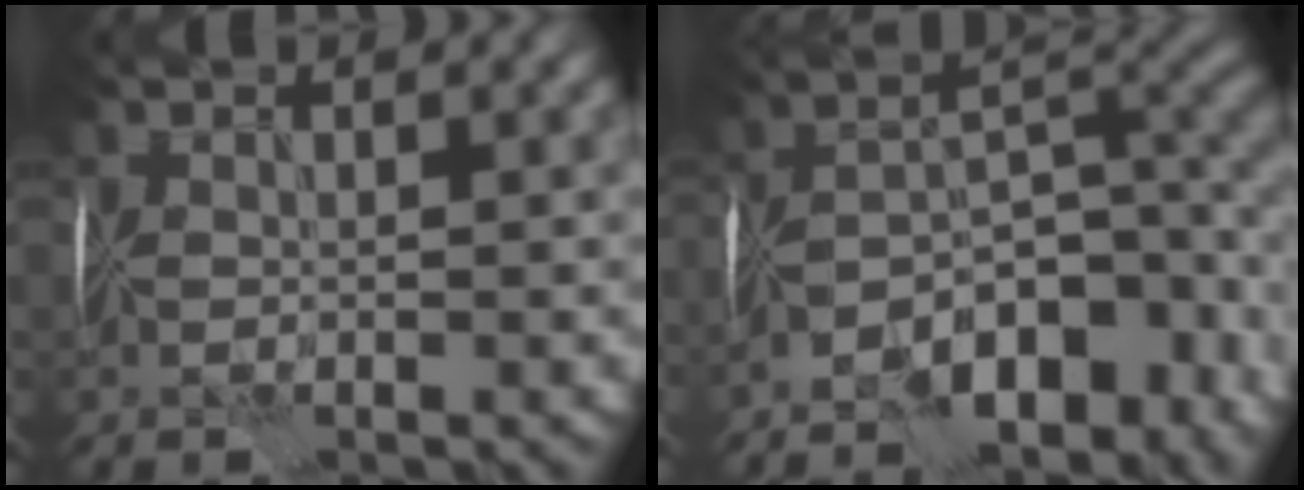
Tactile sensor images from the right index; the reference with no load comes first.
{"total": 12.8, "force": [-6.8, 5.5, 9.4], "torque": [-0.139, 0.006, -0.110]}